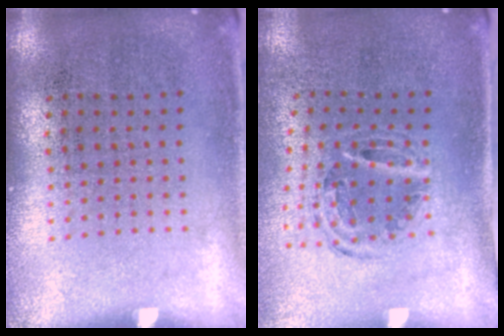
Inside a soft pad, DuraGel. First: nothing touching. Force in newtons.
{"total": 1.0, "press": 0.9, "slide": 0.1}